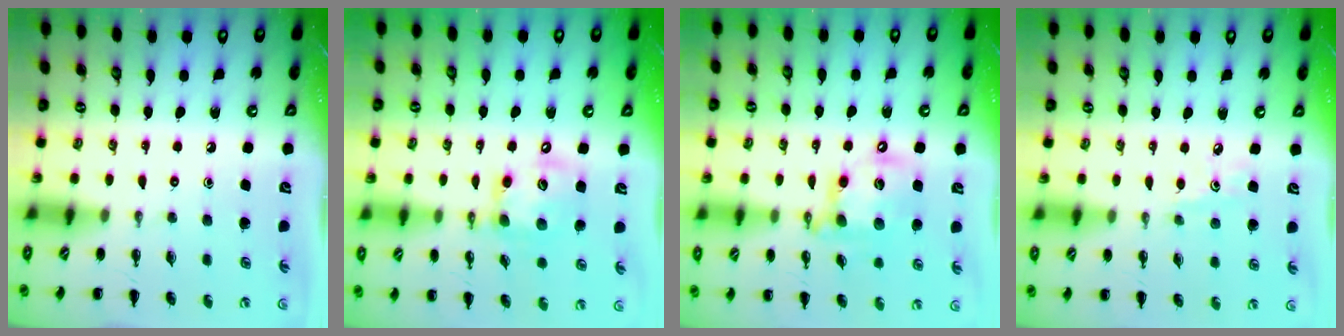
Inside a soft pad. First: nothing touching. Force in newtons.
{"total": 13.2, "press": 13.1, "slide": 2.1}
{"total": 15.0, "press": 14.6, "slide": 3.2}
{"total": 4.4, "press": 4.2, "slide": 1.4}